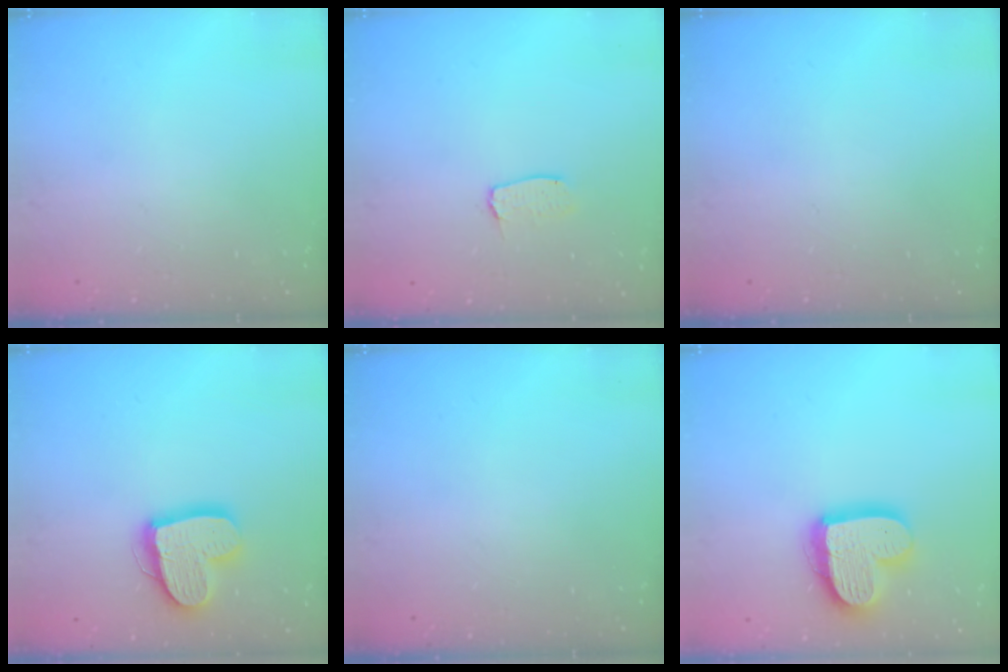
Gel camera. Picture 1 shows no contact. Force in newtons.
{"total": 3.6, "press": 3.6, "slide": 0.3}
{"total": 0.0}
{"total": 16.5, "press": 16.5, "slide": 1.6}
{"total": 0.0}
{"total": 17.4, "press": 17.3, "slide": 1.6}